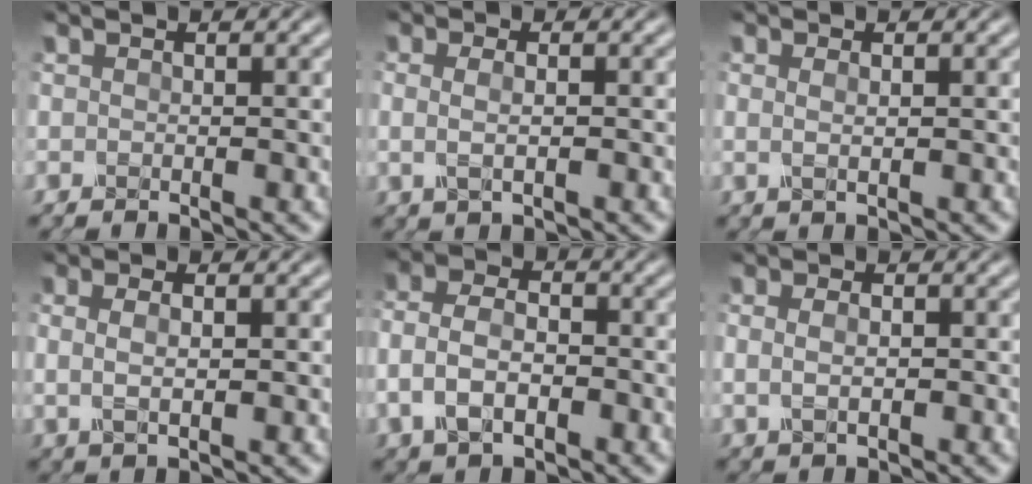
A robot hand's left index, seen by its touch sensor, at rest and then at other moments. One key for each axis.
{"total": 2.2, "fx": 0.4, "fy": 1.1, "fz": 1.9, "tx": -0.026, "ty": -0.003, "tz": -0.002}
{"total": 1.0, "fx": 0.4, "fy": 0.3, "fz": 0.9, "tx": -0.013, "ty": -0.002, "tz": 0.004}
{"total": 2.6, "fx": 0.5, "fy": 1.2, "fz": 2.3, "tx": -0.046, "ty": 0.001, "tz": 0.005}
{"total": 5.1, "fx": -1.4, "fy": 3.4, "fz": 3.5, "tx": -0.074, "ty": 0.009, "tz": -0.034}
{"total": 2.9, "fx": 0.4, "fy": 1.9, "fz": 2.1, "tx": -0.023, "ty": 0.008, "tz": -0.002}